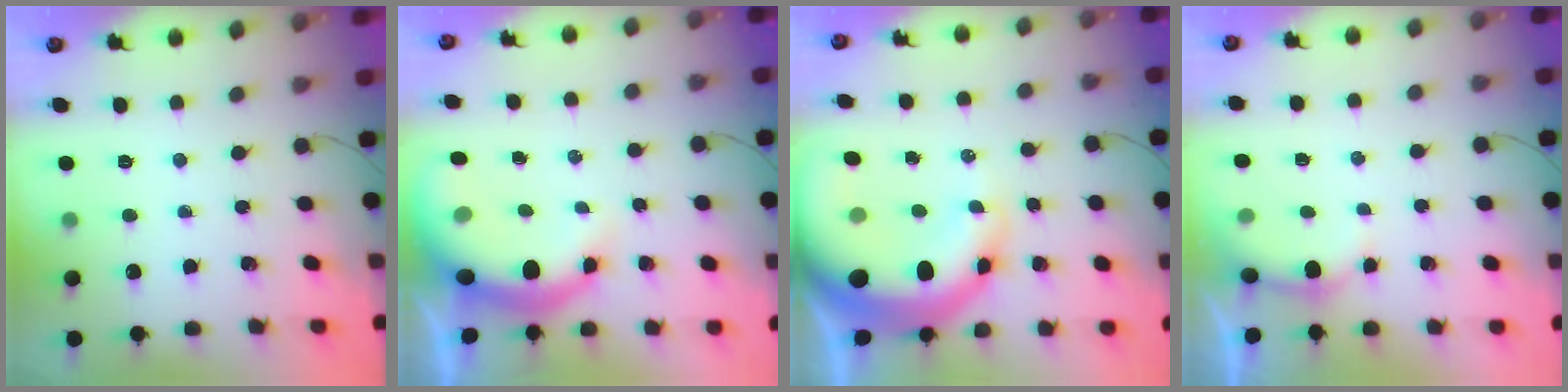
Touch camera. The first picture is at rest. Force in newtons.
{"total": 8.0, "press": 7.7, "slide": 1.9}
{"total": 18.4, "press": 18.0, "slide": 4.0}
{"total": 2.7, "press": 2.5, "slide": 0.8}